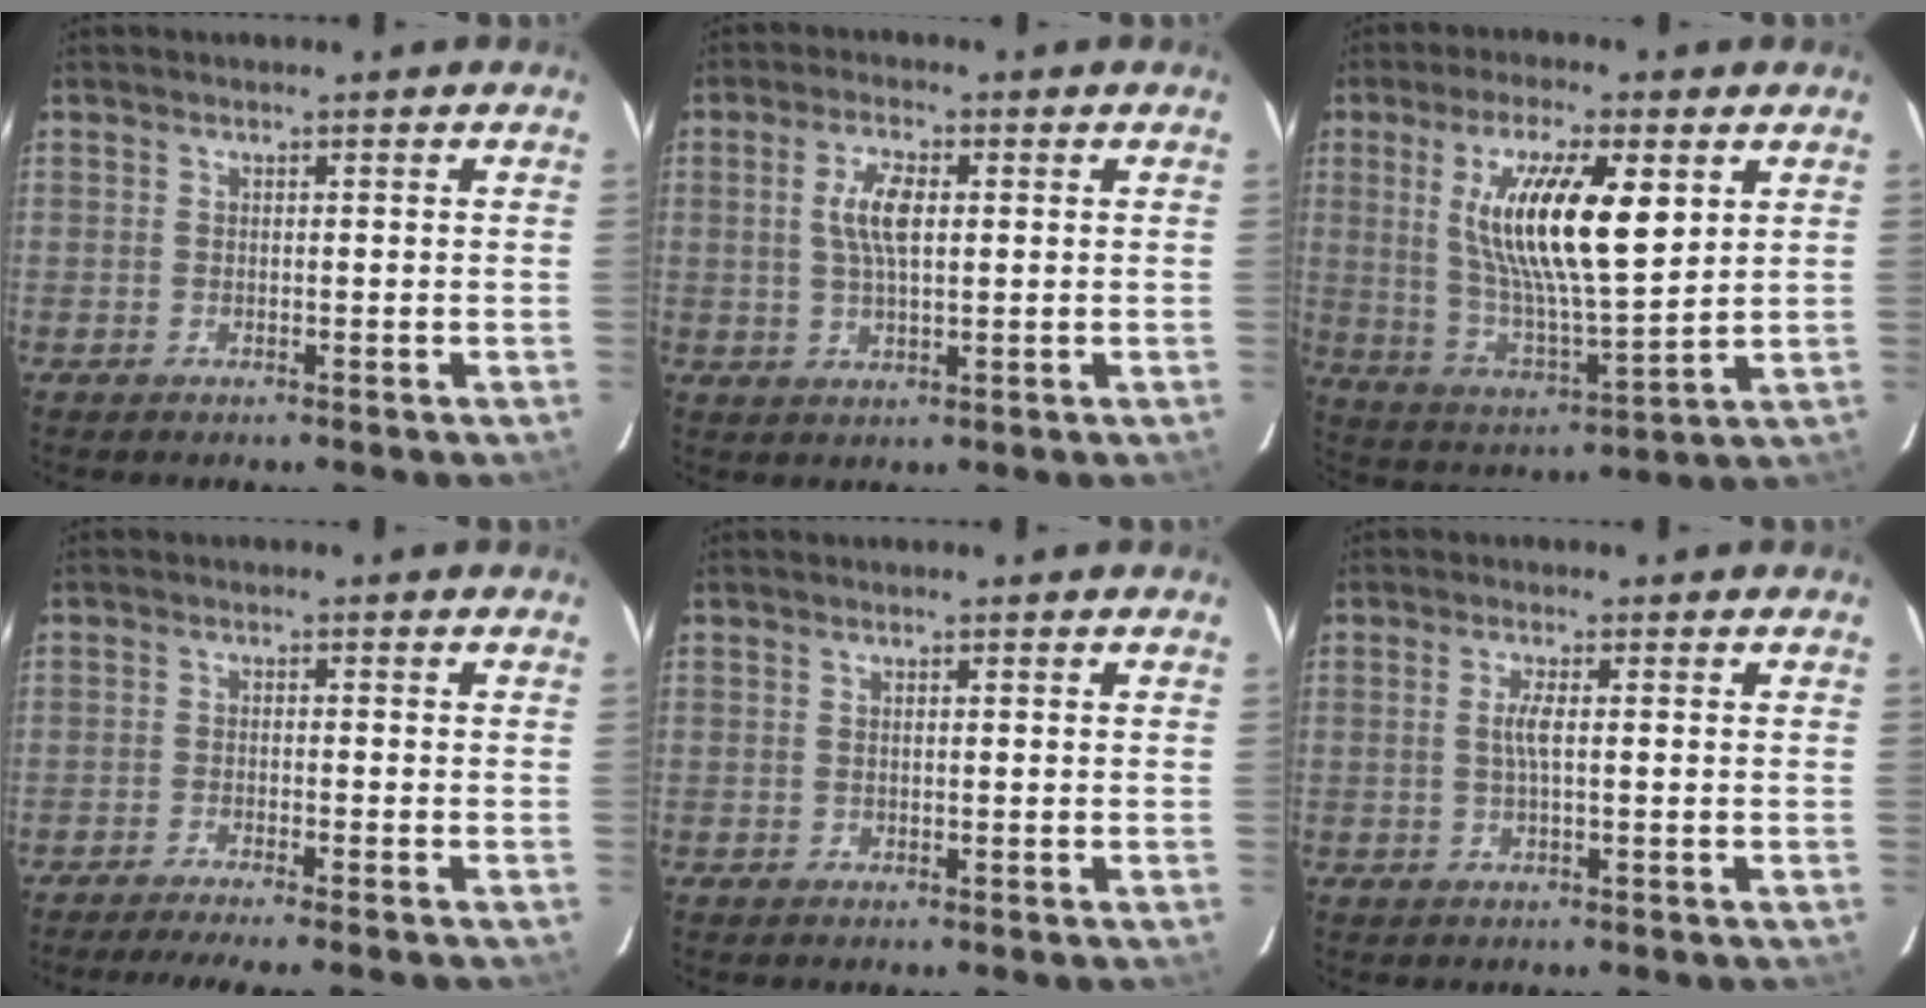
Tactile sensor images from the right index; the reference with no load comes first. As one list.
[{"total": 6.0, "force": [1.1, 2.2, 5.5], "torque": [-0.106, 0.007, 0.021]}, {"total": 17.3, "force": [5.4, 4.2, 15.9], "torque": [-0.294, -0.003, 0.104]}, {"total": 7.8, "force": [-6.9, -0.9, 3.5], "torque": [-0.072, -0.015, -0.107]}, {"total": 0.0}, {"total": 2.3, "force": [0.1, 0.0, 2.3], "torque": [-0.046, 0.001, -0.001]}]